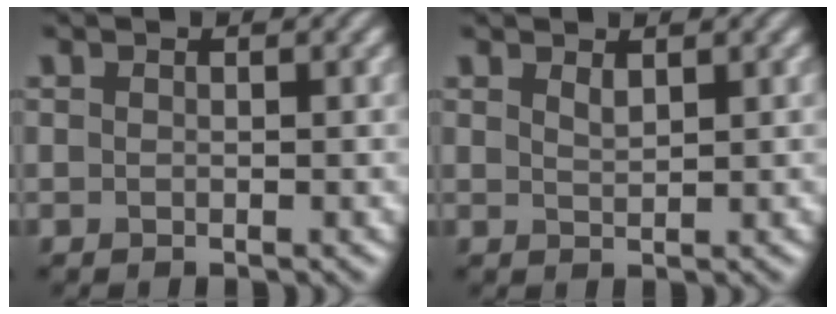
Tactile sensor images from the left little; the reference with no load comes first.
{"total": 1.0, "force": [0.8, 0.2, 0.5], "torque": [-0.011, -0.001, 0.015]}